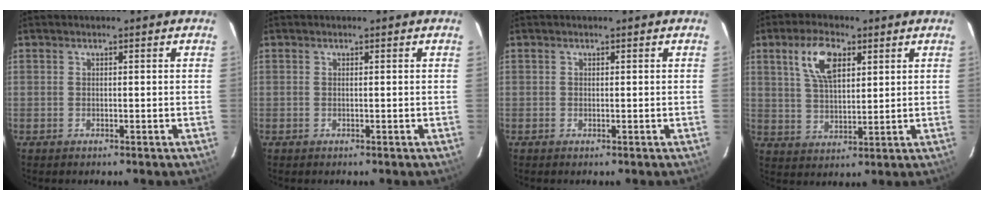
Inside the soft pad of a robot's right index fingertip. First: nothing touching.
{"total": 0.0}
{"total": 0.0}
{"total": 9.0, "force": [4.1, 4.2, 6.9], "torque": [-0.131, 0.014, 0.079]}